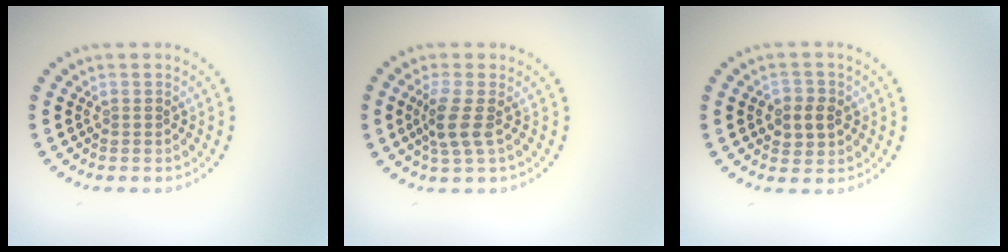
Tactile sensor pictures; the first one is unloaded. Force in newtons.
{"total": 2.6, "press": 2.1, "slide": 1.6}
{"total": 2.7, "press": 2.7, "slide": 0.3}